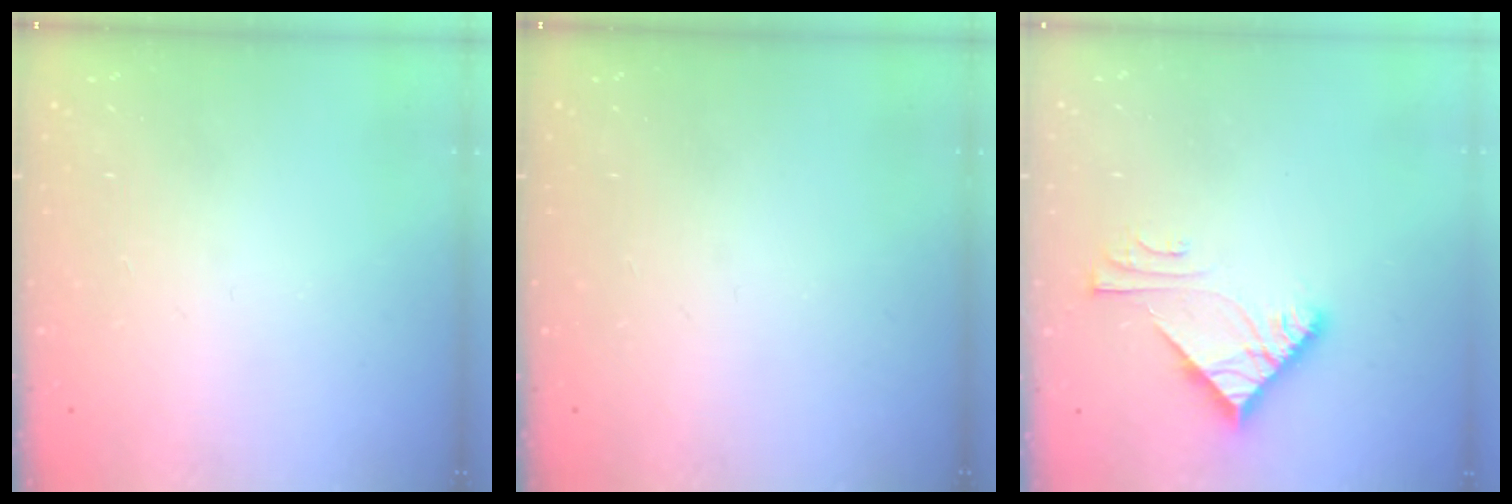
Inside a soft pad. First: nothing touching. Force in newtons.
{"total": 0.0}
{"total": 6.6, "press": 6.6, "slide": 0.5}